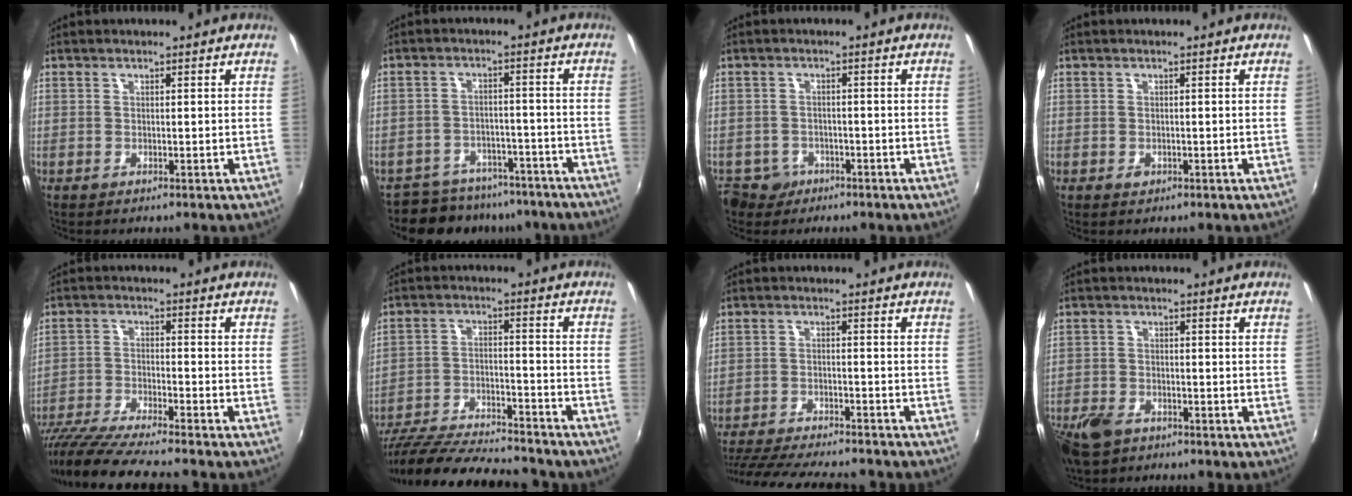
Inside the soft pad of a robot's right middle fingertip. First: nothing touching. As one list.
[{"total": 11.5, "force": [-9.7, 5.3, 3.1], "torque": [-0.073, 0.008, -0.131]}, {"total": 6.3, "force": [-3.3, 5.1, 1.5], "torque": [-0.056, 0.000, -0.051]}, {"total": 1.0, "force": [-0.5, 0.8, 0.4], "torque": [-0.005, -0.003, -0.008]}, {"total": 14.6, "force": [-12.8, 0.3, 7.0], "torque": [-0.152, -0.034, -0.229]}, {"total": 23.3, "force": [-20.0, 4.7, 11.0], "torque": [-0.208, -0.046, -0.309]}, {"total": 17.8, "force": [-15.7, 3.1, 7.9], "torque": [-0.158, -0.023, -0.237]}, {"total": 8.5, "force": [-5.7, 4.8, 4.1], "torque": [-0.116, -0.014, -0.107]}]